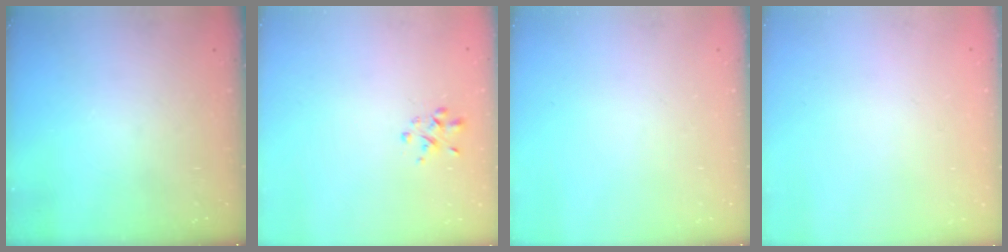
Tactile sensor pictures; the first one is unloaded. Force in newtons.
{"total": 1.8, "press": 1.8, "slide": 0.5}
{"total": 0.0}
{"total": 1.9, "press": 1.9, "slide": 0.2}